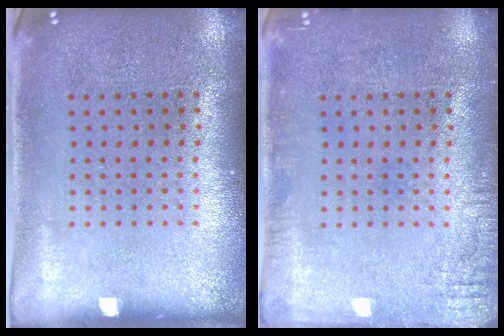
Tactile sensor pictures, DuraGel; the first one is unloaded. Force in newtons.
{"total": 1.7, "press": 1.7, "slide": 0.2}